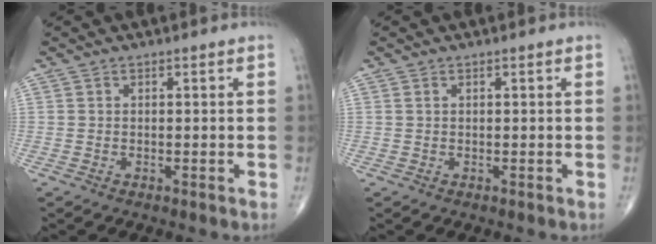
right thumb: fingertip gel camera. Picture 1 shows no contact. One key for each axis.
{"total": 0.0}